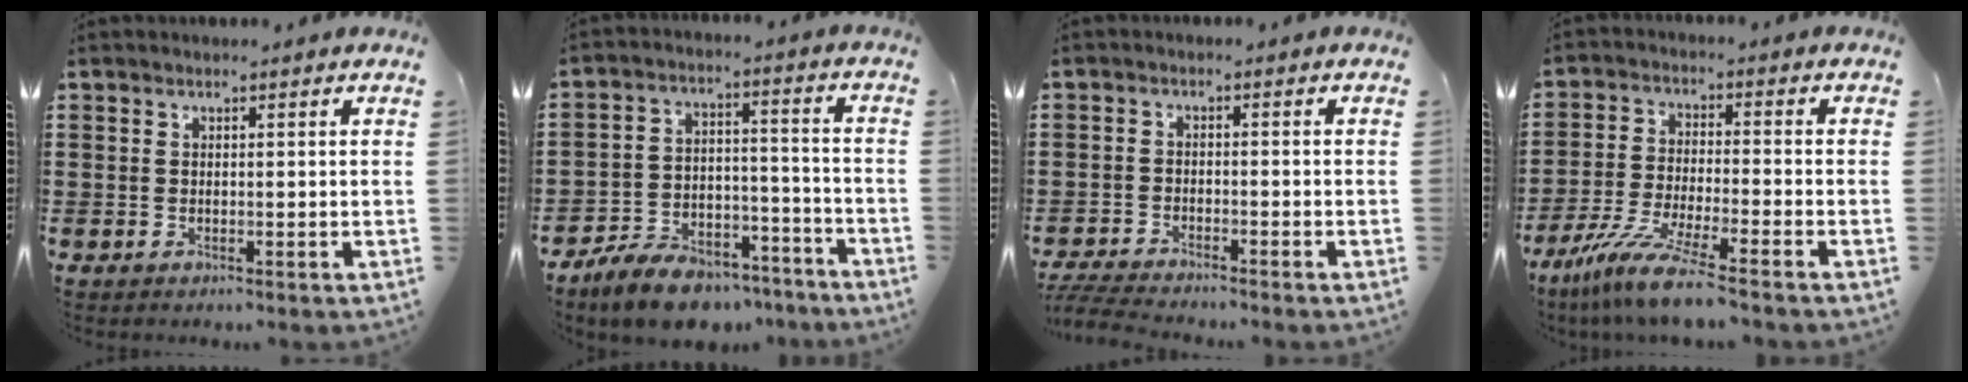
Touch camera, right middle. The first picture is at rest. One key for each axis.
{"total": 9.2, "fx": -8.3, "fy": 2.7, "fz": 2.7, "tx": -0.041, "ty": 0.036, "tz": -0.155}
{"total": 3.7, "fx": -3.6, "fy": 0.0, "fz": 0.8, "tx": -0.028, "ty": -0.010, "tz": -0.076}
{"total": 8.5, "fx": -7.2, "fy": -0.5, "fz": 4.4, "tx": -0.098, "ty": -0.015, "tz": -0.141}